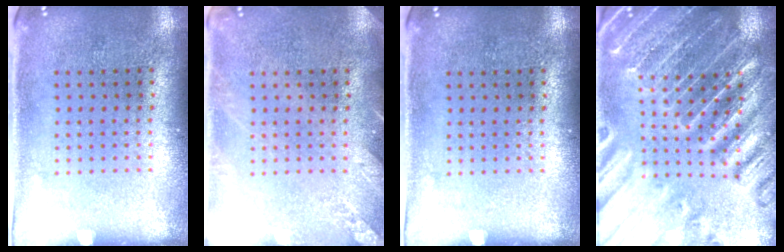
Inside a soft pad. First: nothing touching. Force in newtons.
{"total": 1.9, "press": 1.9, "slide": 0.2}
{"total": 0.0}
{"total": 3.7, "press": 3.6, "slide": 0.9}